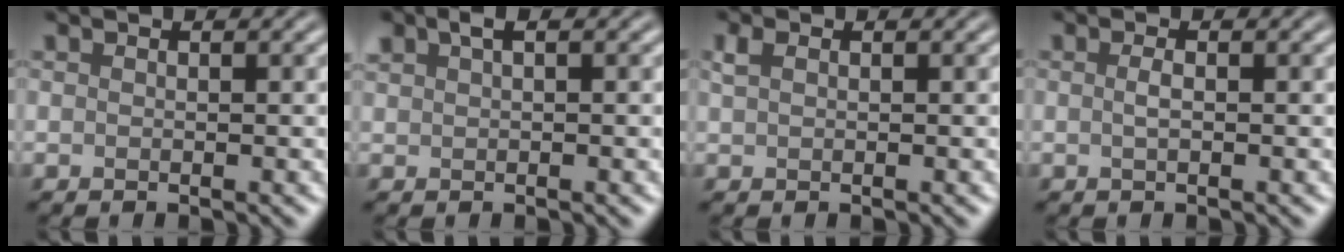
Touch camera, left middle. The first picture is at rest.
{"total": 1.5, "force": [1.0, 0.6, 1.0], "torque": [-0.025, 0.007, 0.020]}
{"total": 1.2, "force": [0.6, 0.6, 0.8], "torque": [-0.018, 0.005, 0.012]}
{"total": 1.0, "force": [0.0, 0.3, 0.9], "torque": [-0.021, 0.001, 0.001]}